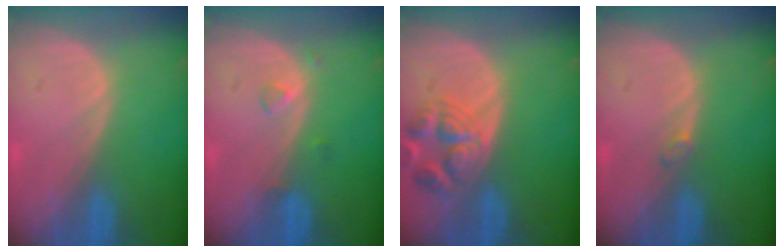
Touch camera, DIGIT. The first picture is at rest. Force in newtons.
{"total": 1.5, "press": 1.5, "slide": 0.1}
{"total": 6.8, "press": 6.3, "slide": 2.6}
{"total": 0.9, "press": 0.8, "slide": 0.2}